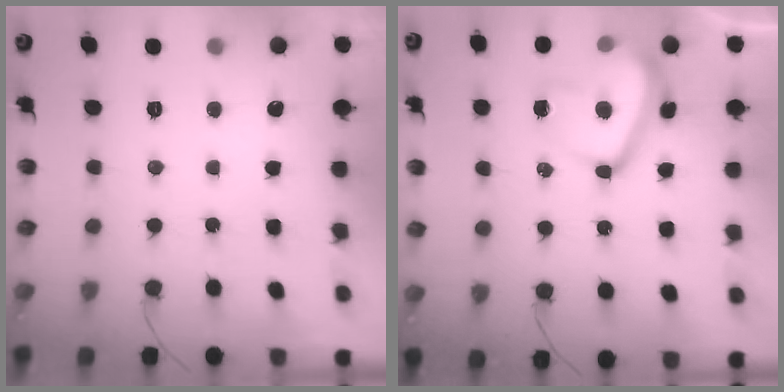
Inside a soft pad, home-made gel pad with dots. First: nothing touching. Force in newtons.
{"total": 14.6, "press": 14.5, "slide": 1.4}